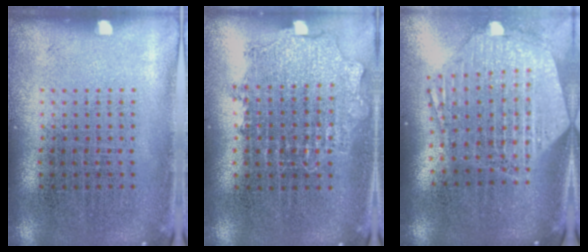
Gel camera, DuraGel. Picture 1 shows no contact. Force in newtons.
{"total": 0.9, "press": 0.8, "slide": 0.2}
{"total": 2.7, "press": 2.2, "slide": 1.6}